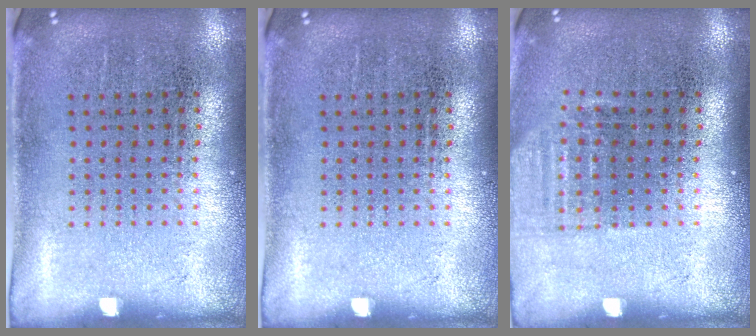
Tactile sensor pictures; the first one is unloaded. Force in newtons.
{"total": 0.0}
{"total": 1.0, "press": 0.9, "slide": 0.4}